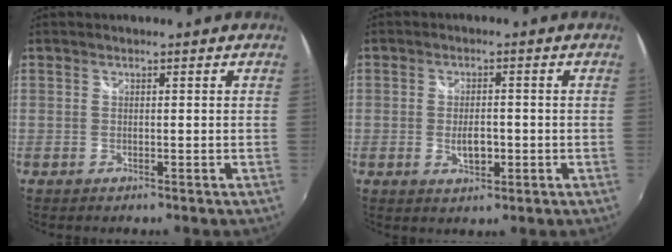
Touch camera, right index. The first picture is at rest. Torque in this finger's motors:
{"motor_torque": [0.12, -0.02, 0.27, 0.03]}